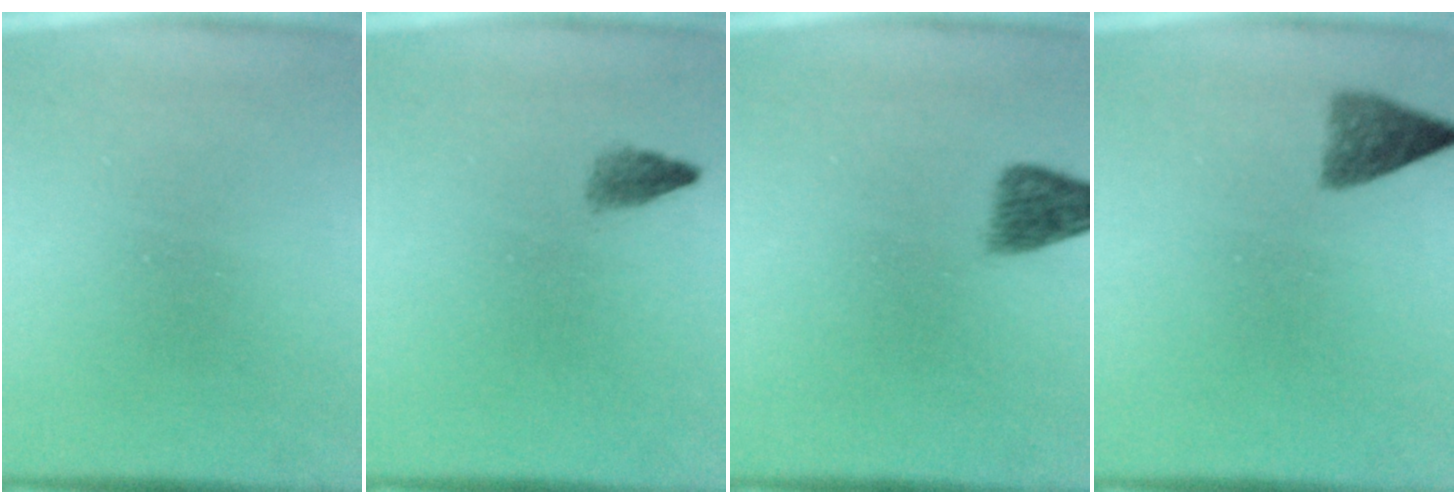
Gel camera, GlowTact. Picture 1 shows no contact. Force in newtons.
{"total": 1.5}
{"total": 2.7}
{"total": 3.1}